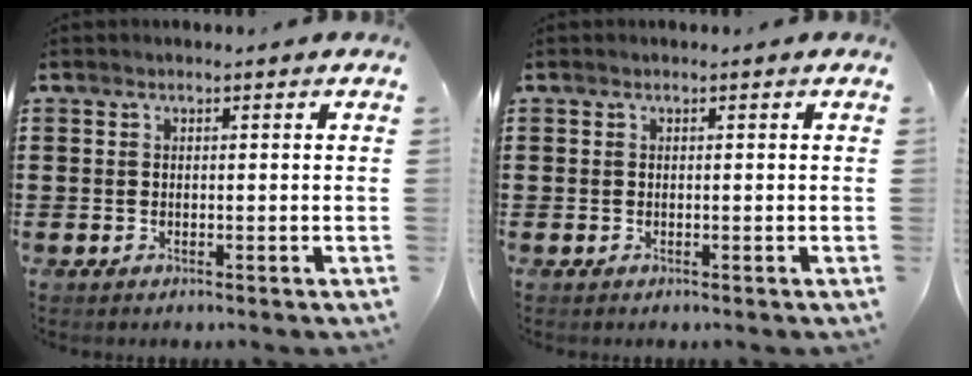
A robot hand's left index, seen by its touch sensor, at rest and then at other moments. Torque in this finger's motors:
{"motor_torque": [0.00, 0.00, 0.00, 0.00]}